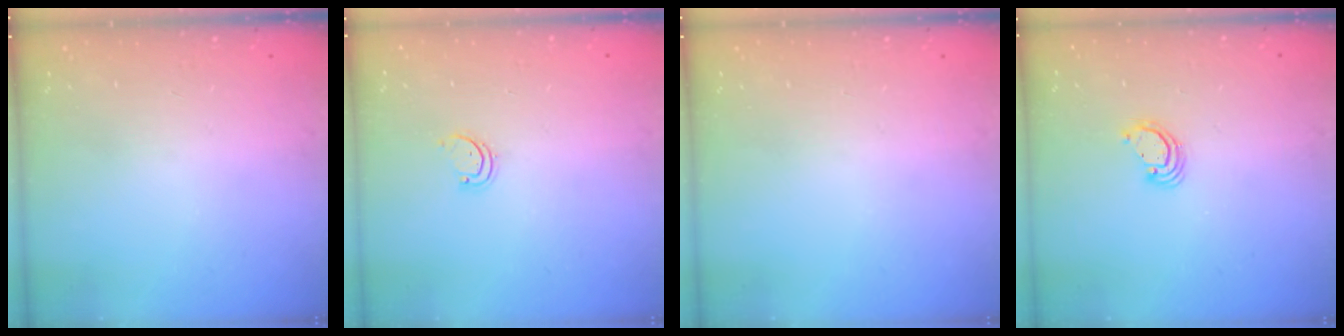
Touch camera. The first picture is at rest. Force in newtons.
{"total": 1.7, "press": 1.7, "slide": 0.3}
{"total": 0.0}
{"total": 3.6, "press": 3.6, "slide": 0.2}